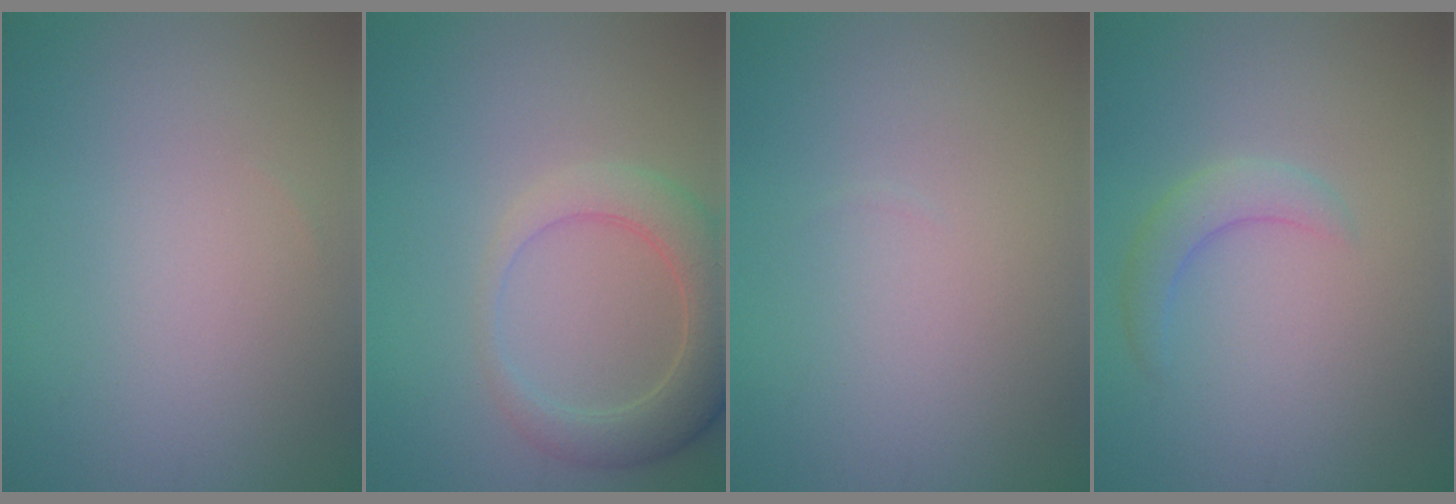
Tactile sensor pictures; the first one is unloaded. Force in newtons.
{"total": 4.8, "press": 4.8, "slide": 0.5}
{"total": 0.0}
{"total": 2.4, "press": 2.4, "slide": 0.1}